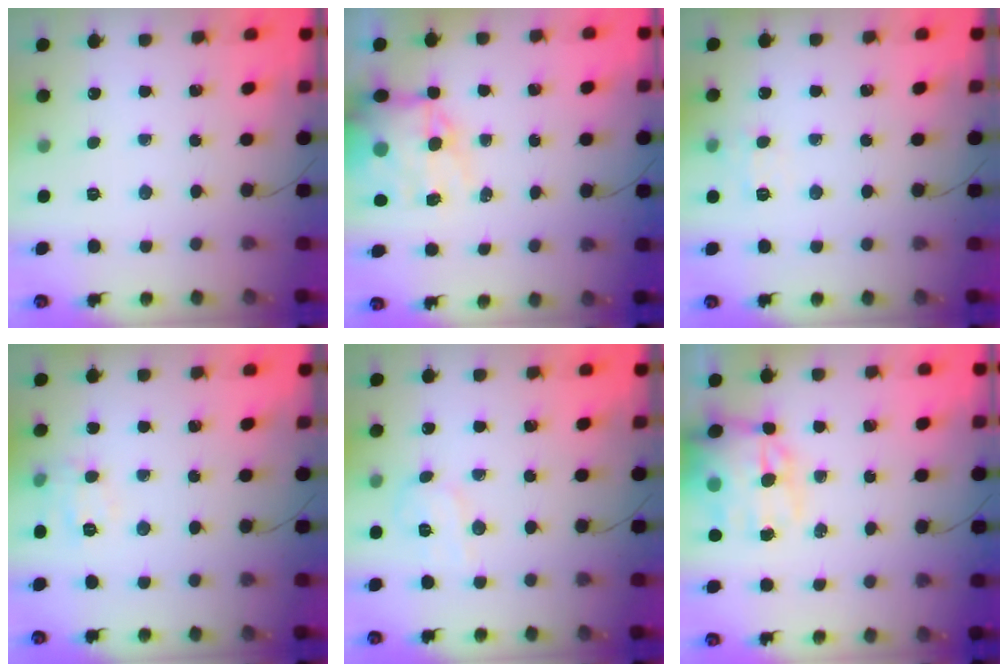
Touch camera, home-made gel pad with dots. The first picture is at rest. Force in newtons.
{"total": 16.3, "press": 15.8, "slide": 4.2}
{"total": 7.8, "press": 7.5, "slide": 2.1}
{"total": 8.5, "press": 8.4, "slide": 1.5}
{"total": 6.6, "press": 6.4, "slide": 1.8}
{"total": 15.9, "press": 15.3, "slide": 4.3}